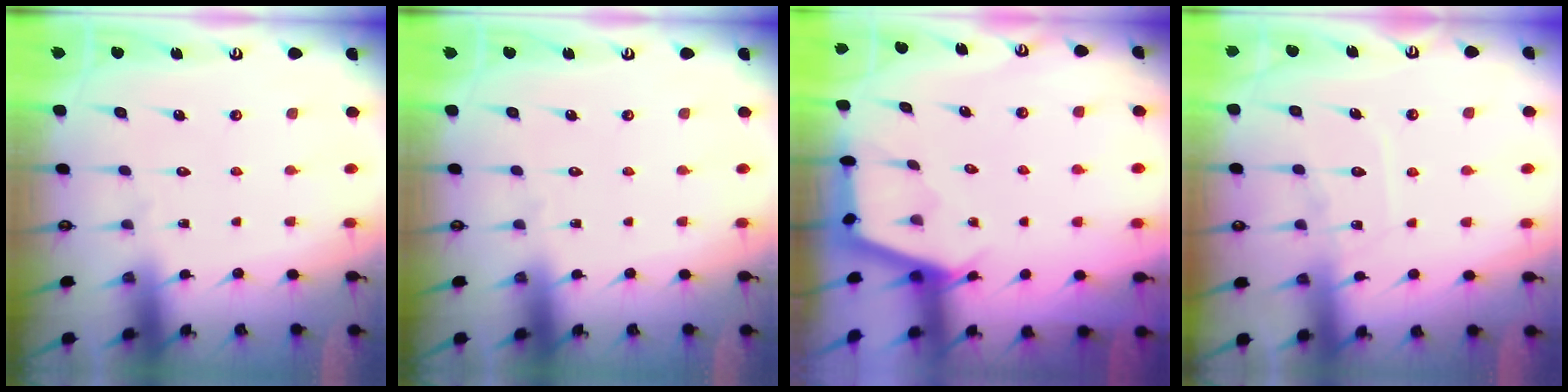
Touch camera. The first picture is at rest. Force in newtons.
{"total": 0.0}
{"total": 2.8, "press": 2.8, "slide": 0.3}
{"total": 7.0, "press": 6.9, "slide": 0.6}